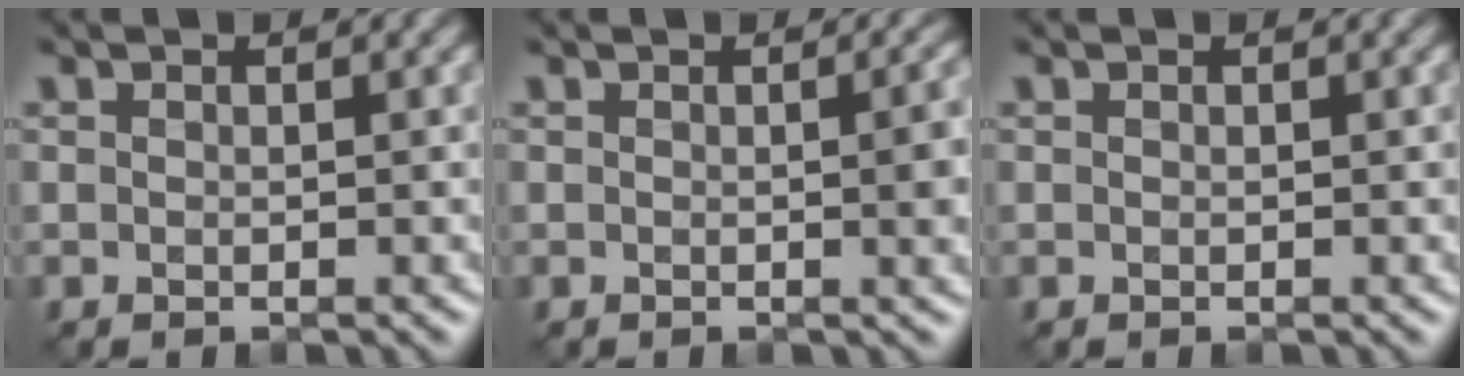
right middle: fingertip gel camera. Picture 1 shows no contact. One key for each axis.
{"total": 3.2, "fx": -0.1, "fy": 1.1, "fz": 3.0, "tx": -0.035, "ty": 0.000, "tz": 0.001}
{"total": 0.0}